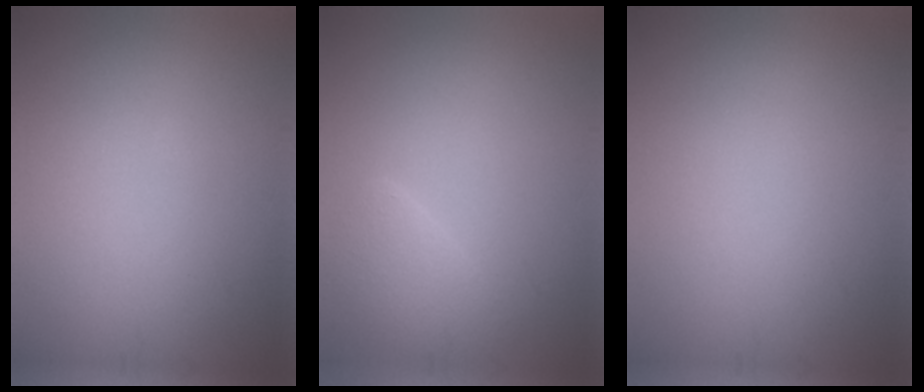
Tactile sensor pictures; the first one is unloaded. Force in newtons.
{"total": 2.5, "press": 2.5, "slide": 0.1}
{"total": 0.0}